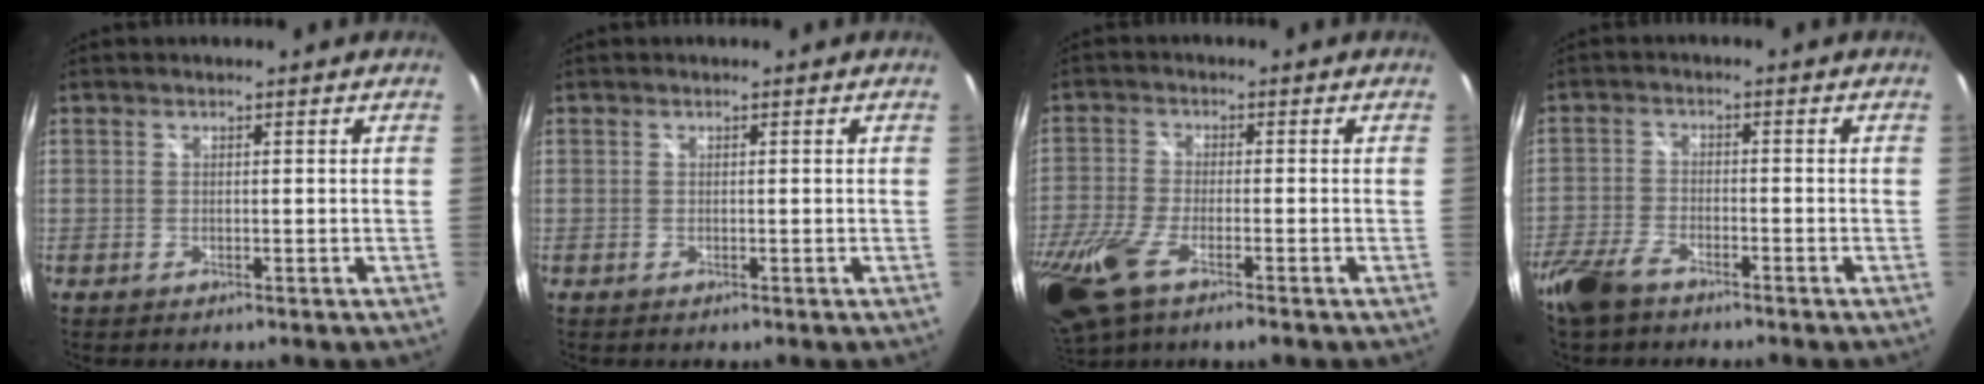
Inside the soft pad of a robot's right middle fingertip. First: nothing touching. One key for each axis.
{"total": 0.0}
{"total": 14.7, "fx": -8.5, "fy": 4.5, "fz": 11.0, "tx": -0.262, "ty": -0.056, "tz": -0.165}
{"total": 7.9, "fx": -6.0, "fy": 3.1, "fz": 4.2, "tx": -0.112, "ty": -0.015, "tz": -0.123}